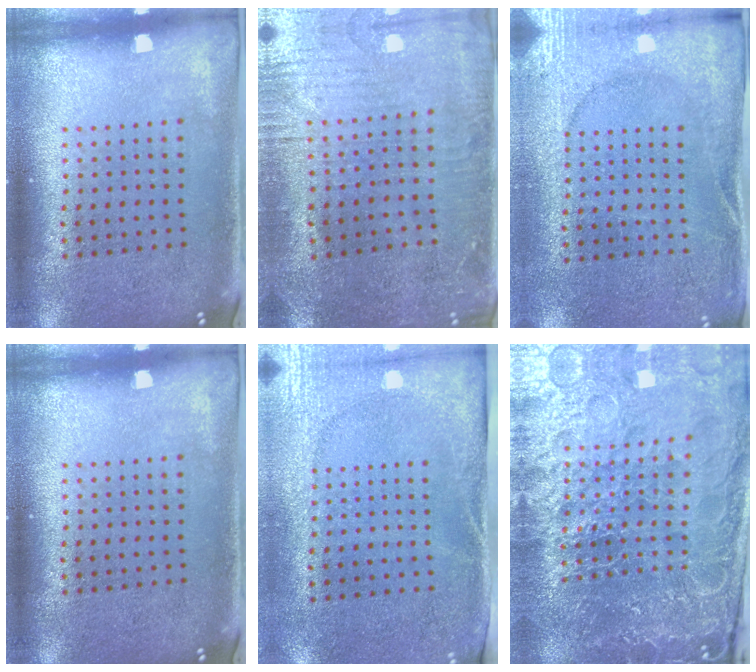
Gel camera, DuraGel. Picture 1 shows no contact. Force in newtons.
{"total": 0.9, "press": 0.7, "slide": 0.6}
{"total": 2.6, "press": 2.6, "slide": 0.4}
{"total": 0.0}
{"total": 2.7, "press": 2.1, "slide": 1.6}
{"total": 6.2, "press": 5.5, "slide": 2.8}